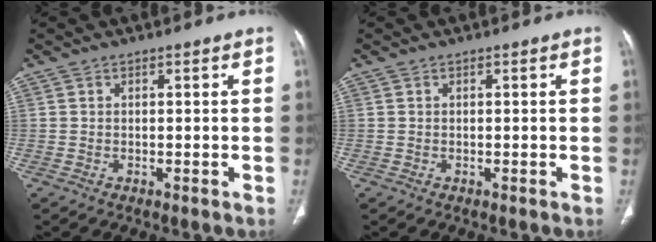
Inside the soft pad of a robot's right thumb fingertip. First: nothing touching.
{"total": 0.0}